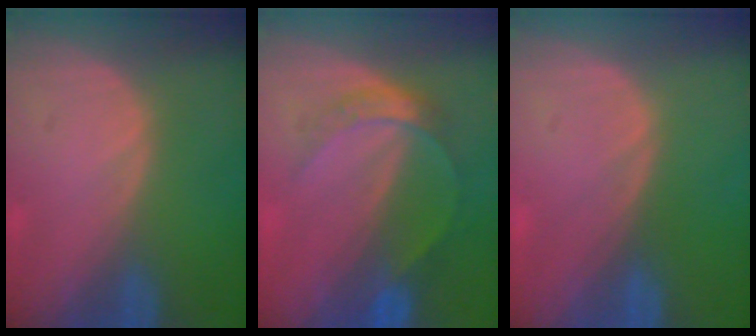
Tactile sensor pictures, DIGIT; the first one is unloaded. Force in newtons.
{"total": 4.8, "press": 4.7, "slide": 0.5}
{"total": 0.0}